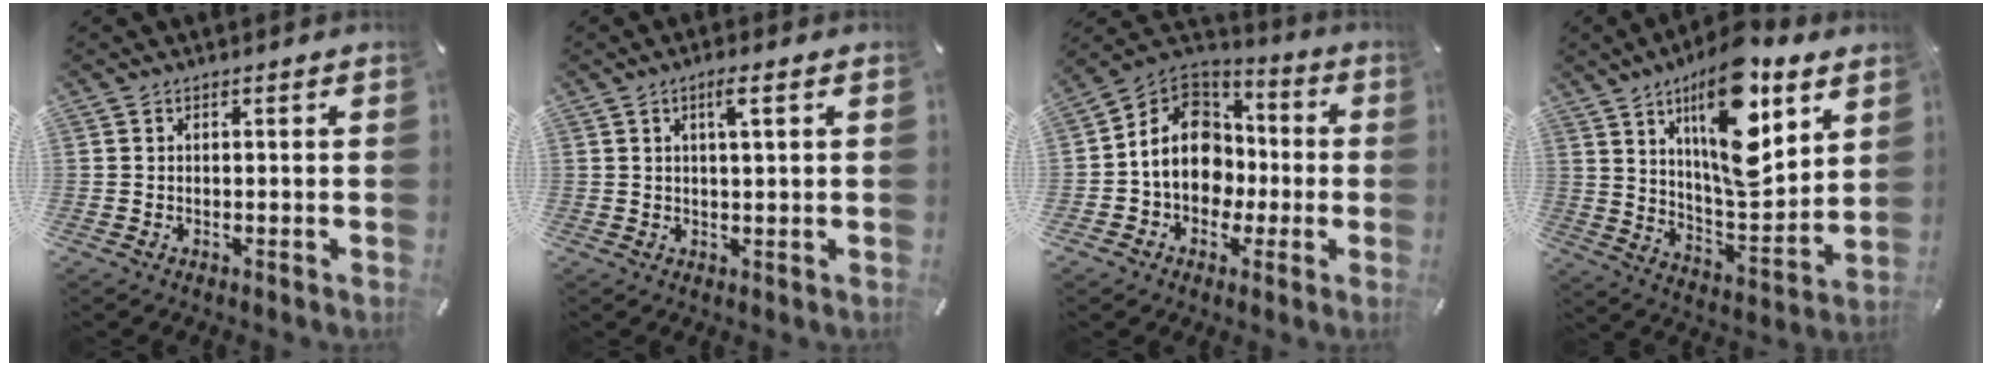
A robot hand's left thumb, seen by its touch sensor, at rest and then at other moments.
{"total": 3.5, "force": [1.5, 0.5, 3.1], "torque": [-0.064, 0.002, 0.023]}
{"total": 14.5, "force": [-1.6, 12.3, 7.5], "torque": [-0.146, 0.019, -0.027]}
{"total": 19.9, "force": [11.1, 8.0, 14.5], "torque": [-0.242, -0.062, 0.177]}